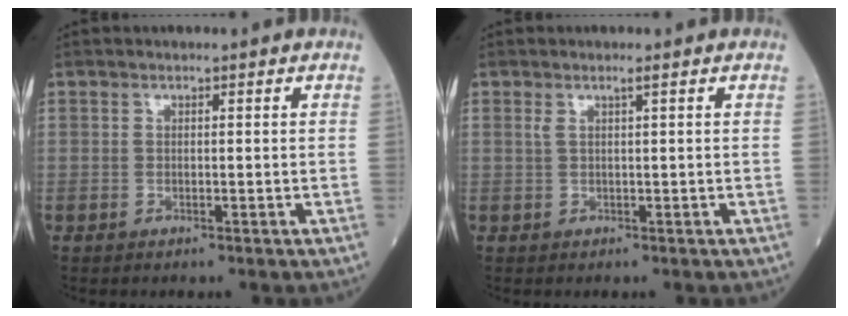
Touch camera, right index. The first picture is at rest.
{"total": 1.2, "force": [0.6, -0.2, 1.0], "torque": [-0.027, 0.004, 0.014]}